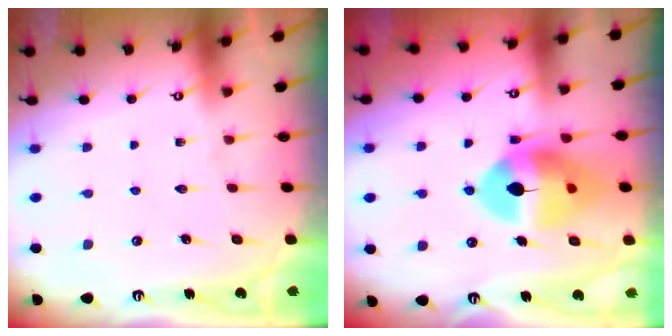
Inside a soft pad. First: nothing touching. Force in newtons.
{"total": 14.6, "press": 14.5, "slide": 2.0}